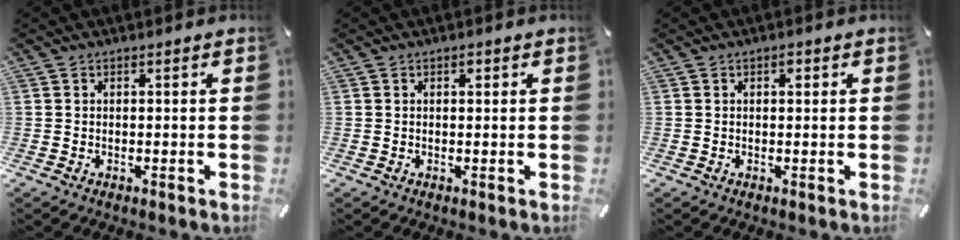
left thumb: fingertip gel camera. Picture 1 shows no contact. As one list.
[{"total": 1.1, "force": [0.4, 0.7, 0.7], "torque": [-0.016, 0.002, 0.007]}, {"total": 1.4, "force": [0.4, 0.8, 1.0], "torque": [-0.013, 0.001, 0.005]}]